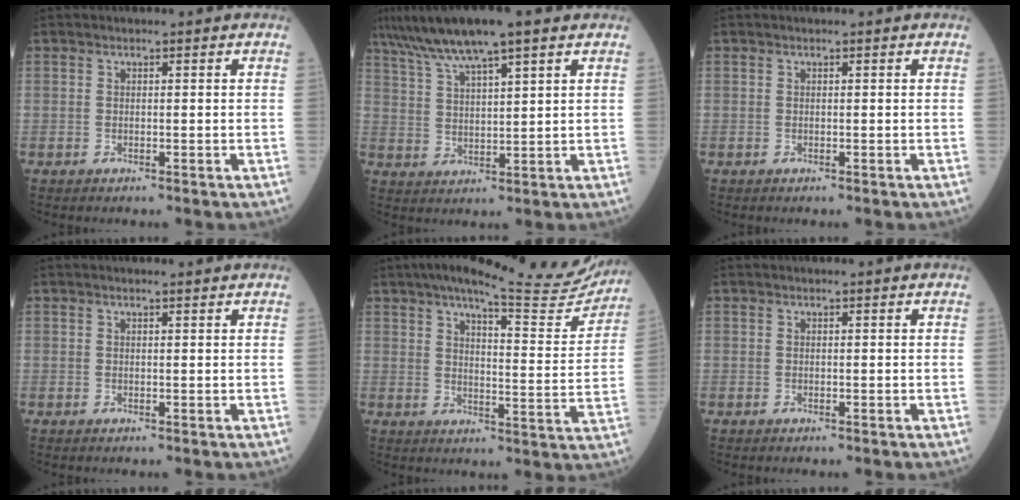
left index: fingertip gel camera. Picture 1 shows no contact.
{"total": 11.2, "force": [8.3, 1.3, 7.4], "torque": [-0.141, 0.025, 0.152]}
{"total": 0.0}
{"total": 1.1, "force": [1.0, 0.3, 0.4], "torque": [-0.013, 0.009, 0.017]}
{"total": 21.5, "force": [19.2, 3.0, 9.2], "torque": [-0.128, -0.029, 0.234]}
{"total": 0.0}